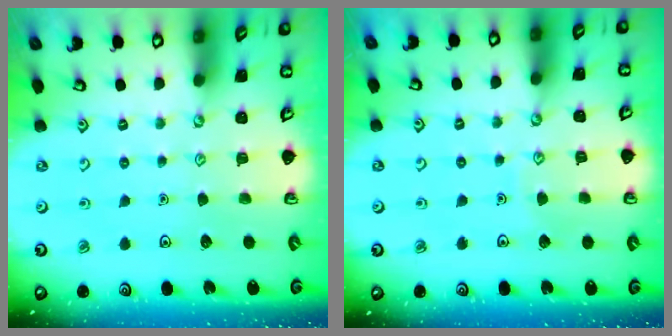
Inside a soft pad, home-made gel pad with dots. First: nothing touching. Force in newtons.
{"total": 3.4, "press": 3.3, "slide": 0.3}